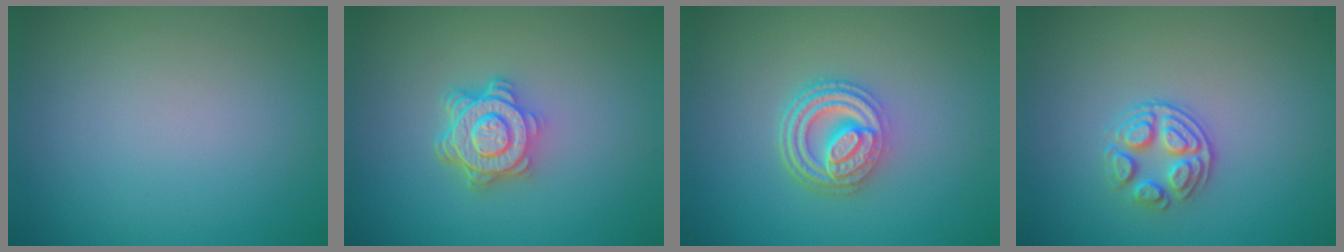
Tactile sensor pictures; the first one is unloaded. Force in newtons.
{"total": 4.6, "press": 3.4, "slide": 3.1}
{"total": 4.9, "press": 3.7, "slide": 3.1}
{"total": 2.9, "press": 2.6, "slide": 1.3}